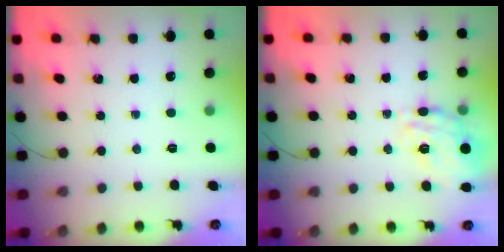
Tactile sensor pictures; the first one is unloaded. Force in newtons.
{"total": 18.6, "press": 18.4, "slide": 2.4}